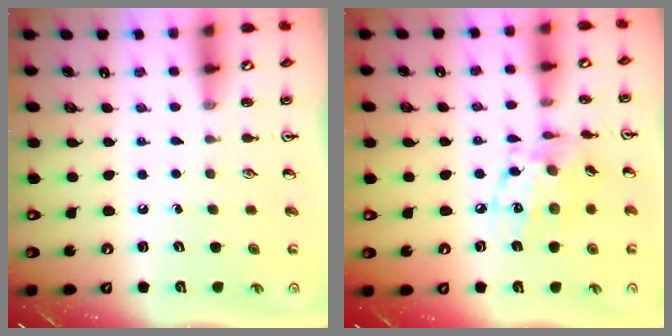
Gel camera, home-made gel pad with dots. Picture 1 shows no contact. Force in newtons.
{"total": 11.5, "press": 11.5, "slide": 0.8}